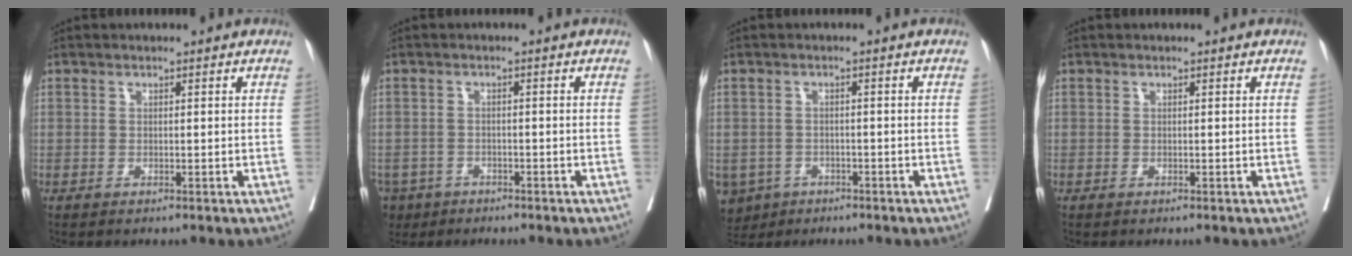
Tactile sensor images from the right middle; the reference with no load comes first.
{"total": 5.6, "force": [-4.0, 3.9, 0.9], "torque": [-0.018, 0.001, -0.066]}
{"total": 6.7, "force": [-3.9, 5.3, 1.5], "torque": [-0.038, 0.001, -0.058]}
{"total": 0.0}